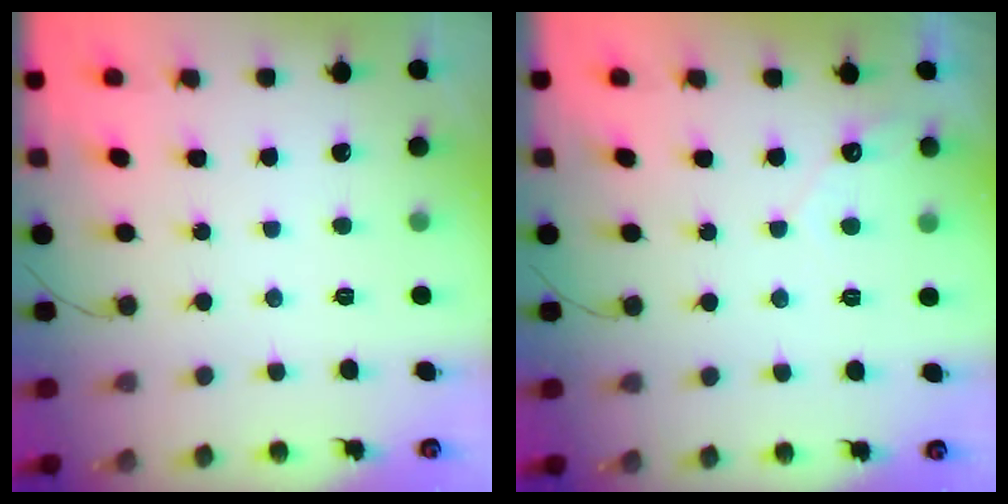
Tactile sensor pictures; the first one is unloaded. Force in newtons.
{"total": 3.0, "press": 3.0, "slide": 0.1}